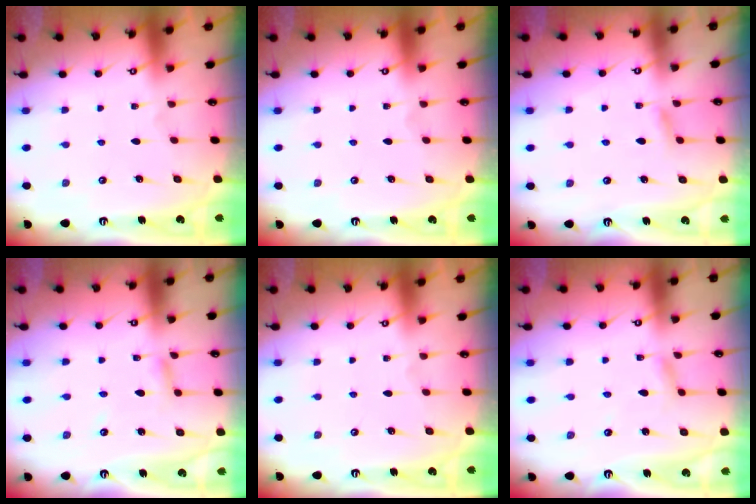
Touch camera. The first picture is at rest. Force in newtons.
{"total": 0.0}
{"total": 4.4, "press": 4.3, "slide": 0.6}
{"total": 3.4, "press": 3.4, "slide": 0.1}
{"total": 0.0}
{"total": 2.5, "press": 2.4, "slide": 0.3}